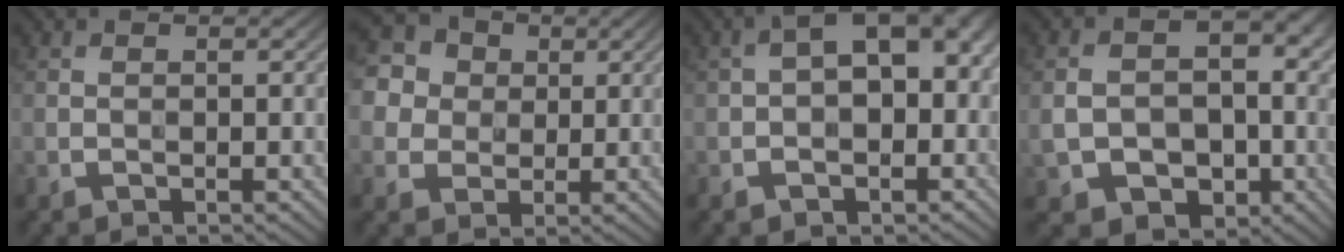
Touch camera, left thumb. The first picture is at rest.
{"total": 11.8, "force": [4.2, 9.9, 4.9], "torque": [-0.170, 0.034, 0.073]}
{"total": 9.7, "force": [-0.3, 6.3, 7.4], "torque": [-0.091, 0.008, -0.008]}
{"total": 12.5, "force": [-2.5, 10.2, 6.7], "torque": [-0.128, -0.034, -0.044]}